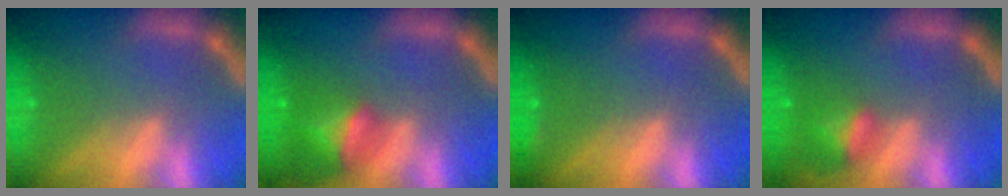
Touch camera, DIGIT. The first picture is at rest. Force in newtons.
{"total": 4.5}
{"total": 0.9}
{"total": 2.9}